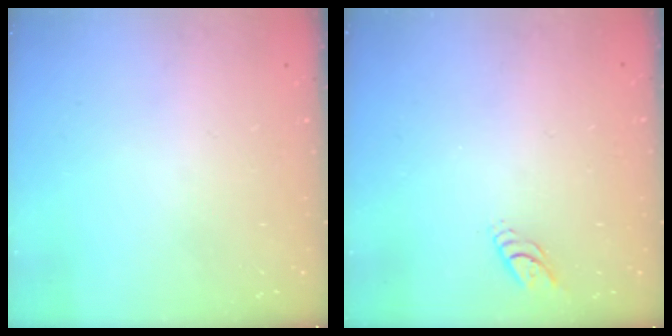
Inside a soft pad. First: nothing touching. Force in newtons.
{"total": 4.0, "press": 4.0, "slide": 0.2}